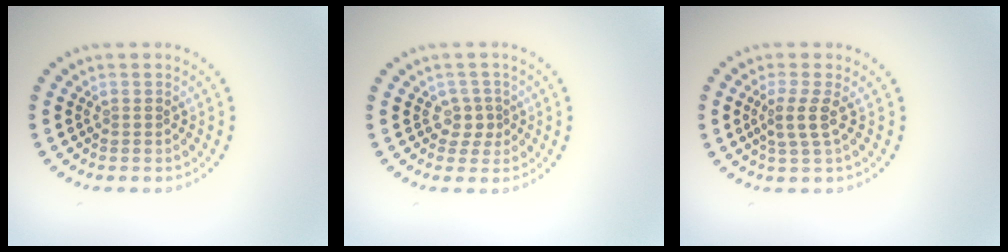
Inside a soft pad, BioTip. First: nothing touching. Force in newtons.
{"total": 1.8, "press": 1.2, "slide": 1.3}
{"total": 2.2, "press": 1.7, "slide": 1.4}